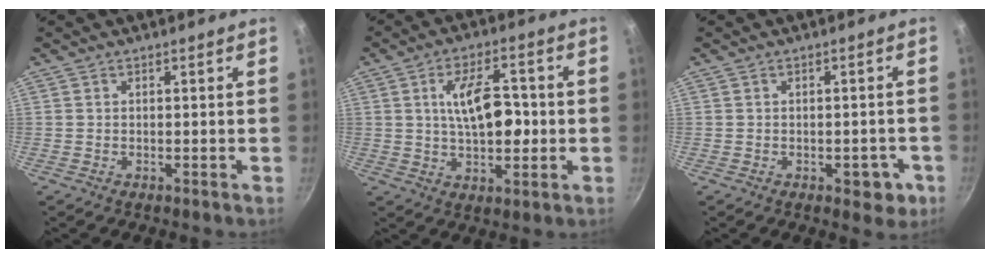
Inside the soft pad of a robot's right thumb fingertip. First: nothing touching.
{"total": 11.3, "force": [0.8, 5.6, 9.8], "torque": [-0.146, 0.006, 0.015]}
{"total": 4.3, "force": [-1.8, 2.5, 3.0], "torque": [-0.012, 0.010, -0.020]}